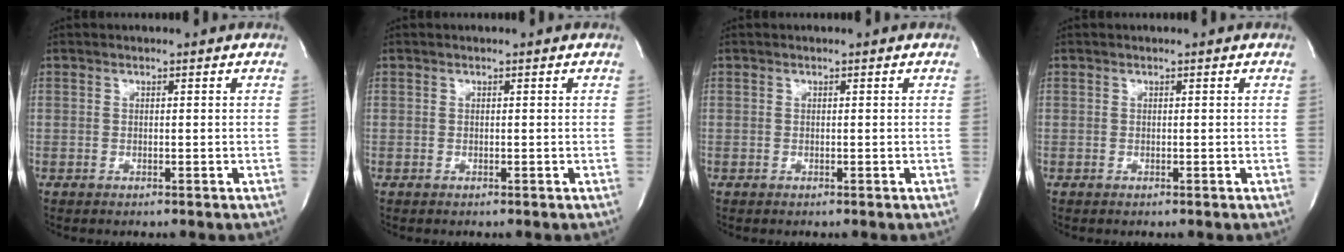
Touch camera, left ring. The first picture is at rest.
{"total": 0.0}
{"total": 0.0}
{"total": 0.0}